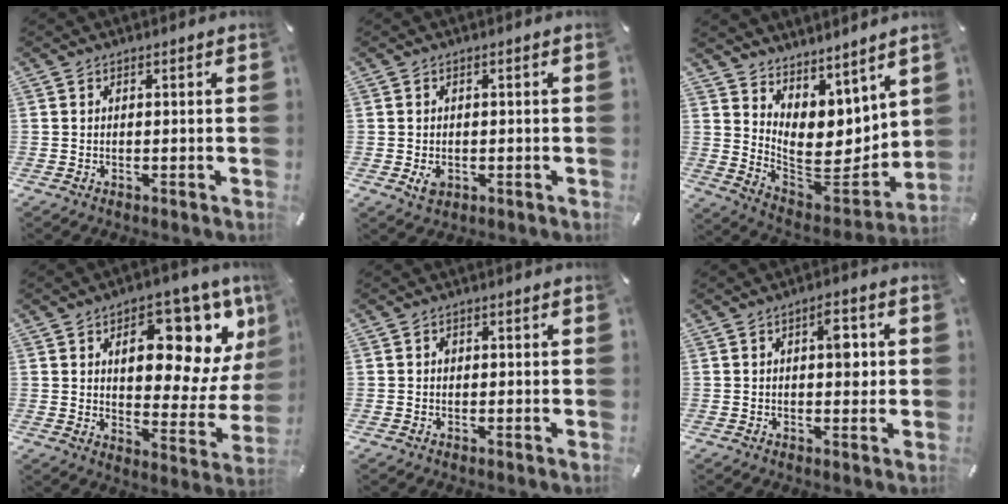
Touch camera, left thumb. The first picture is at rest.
{"total": 2.8, "force": [-0.8, 2.2, 1.6], "torque": [-0.025, -0.002, -0.015]}
{"total": 10.4, "force": [2.8, 8.2, 5.8], "torque": [-0.062, -0.063, 0.066]}
{"total": 18.3, "force": [9.1, 9.7, 12.6], "torque": [-0.143, -0.073, 0.144]}
{"total": 1.0, "force": [0.0, 0.9, 0.4], "torque": [-0.008, 0.006, -0.002]}
{"total": 5.7, "force": [1.0, 3.0, 4.7], "torque": [-0.046, -0.008, 0.007]}